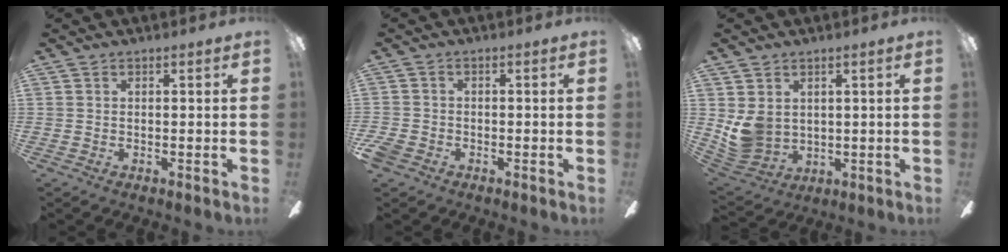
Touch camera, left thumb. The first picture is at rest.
{"total": 2.9, "force": [-1.9, 1.9, 1.2], "torque": [-0.031, 0.006, -0.039]}
{"total": 7.3, "force": [2.0, 6.3, 3.2], "torque": [-0.090, -0.008, 0.041]}